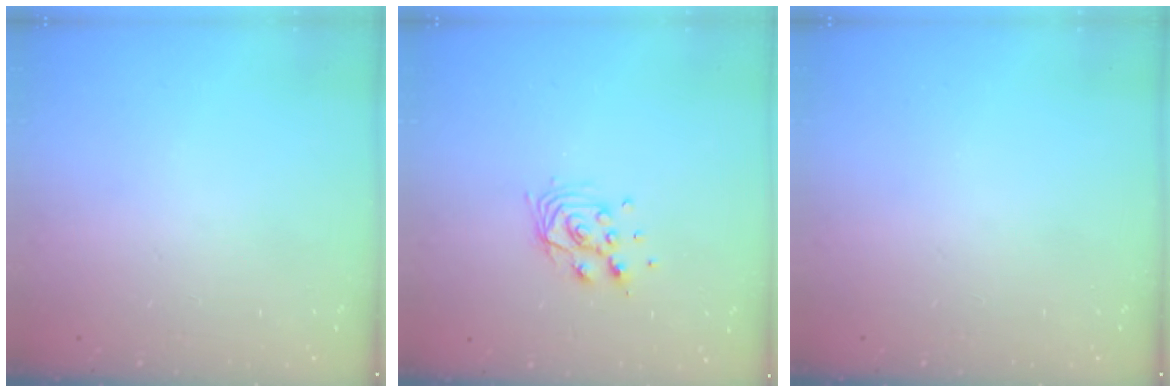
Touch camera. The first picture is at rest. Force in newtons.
{"total": 8.9, "press": 8.9, "slide": 1.0}
{"total": 0.0}